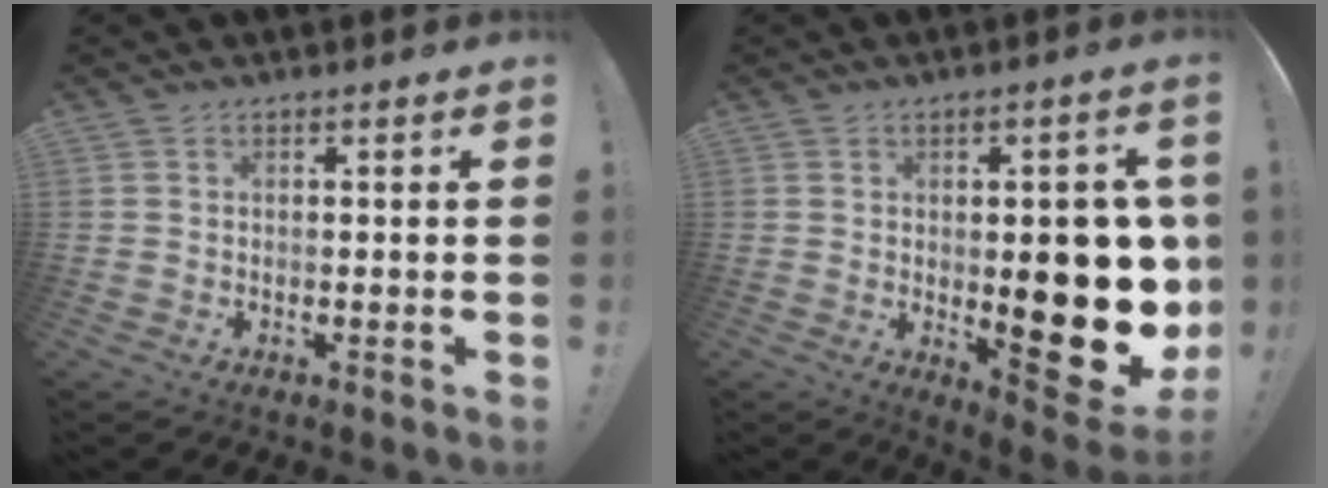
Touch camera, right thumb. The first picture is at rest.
{"total": 17.9, "force": [-1.0, 7.4, 16.2], "torque": [-0.177, -0.017, -0.003]}